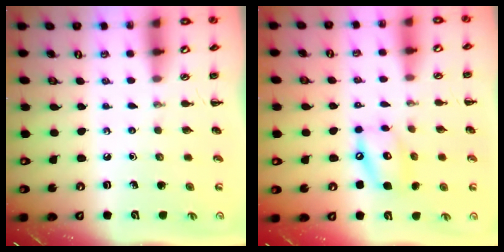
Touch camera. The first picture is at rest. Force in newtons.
{"total": 11.5, "press": 11.2, "slide": 2.7}